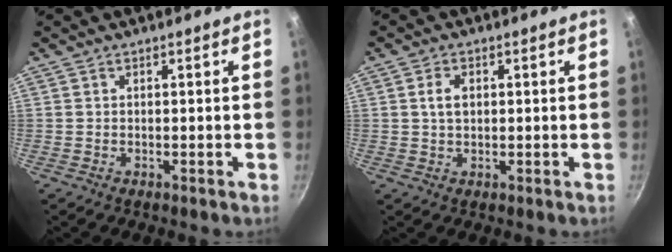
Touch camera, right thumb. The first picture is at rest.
{"total": 3.4, "force": [0.6, 2.2, 2.5], "torque": [-0.037, 0.001, 0.011]}